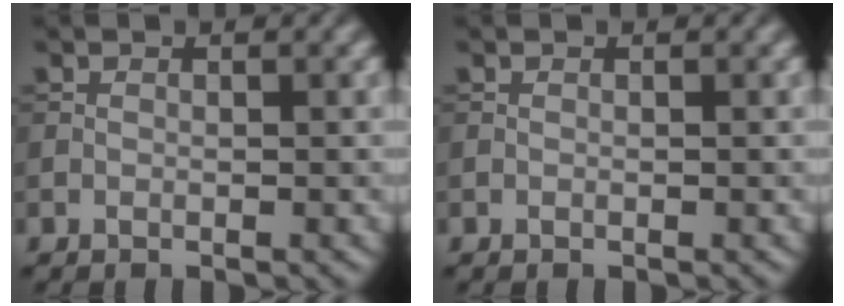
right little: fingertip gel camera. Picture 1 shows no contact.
{"total": 0.0}